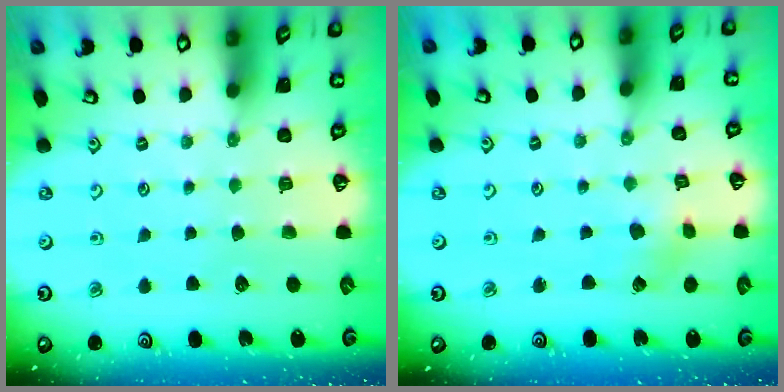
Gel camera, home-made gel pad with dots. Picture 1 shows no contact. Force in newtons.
{"total": 1.9, "press": 1.9, "slide": 0.3}